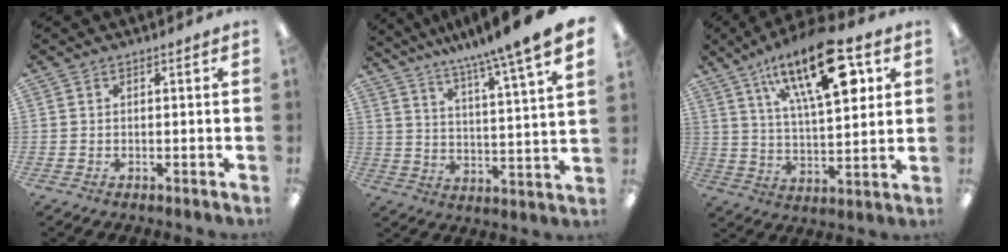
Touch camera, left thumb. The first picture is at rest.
{"total": 10.4, "force": [9.2, -0.8, 4.8], "torque": [-0.085, -0.082, 0.144]}
{"total": 22.7, "force": [11.4, 9.1, 17.4], "torque": [-0.265, -0.043, 0.180]}